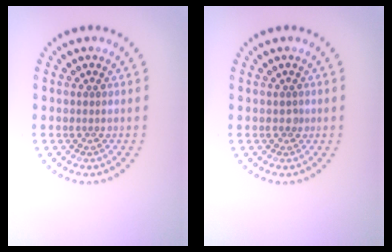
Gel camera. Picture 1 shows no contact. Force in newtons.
{"total": 0.6, "press": 0.5, "slide": 0.3}